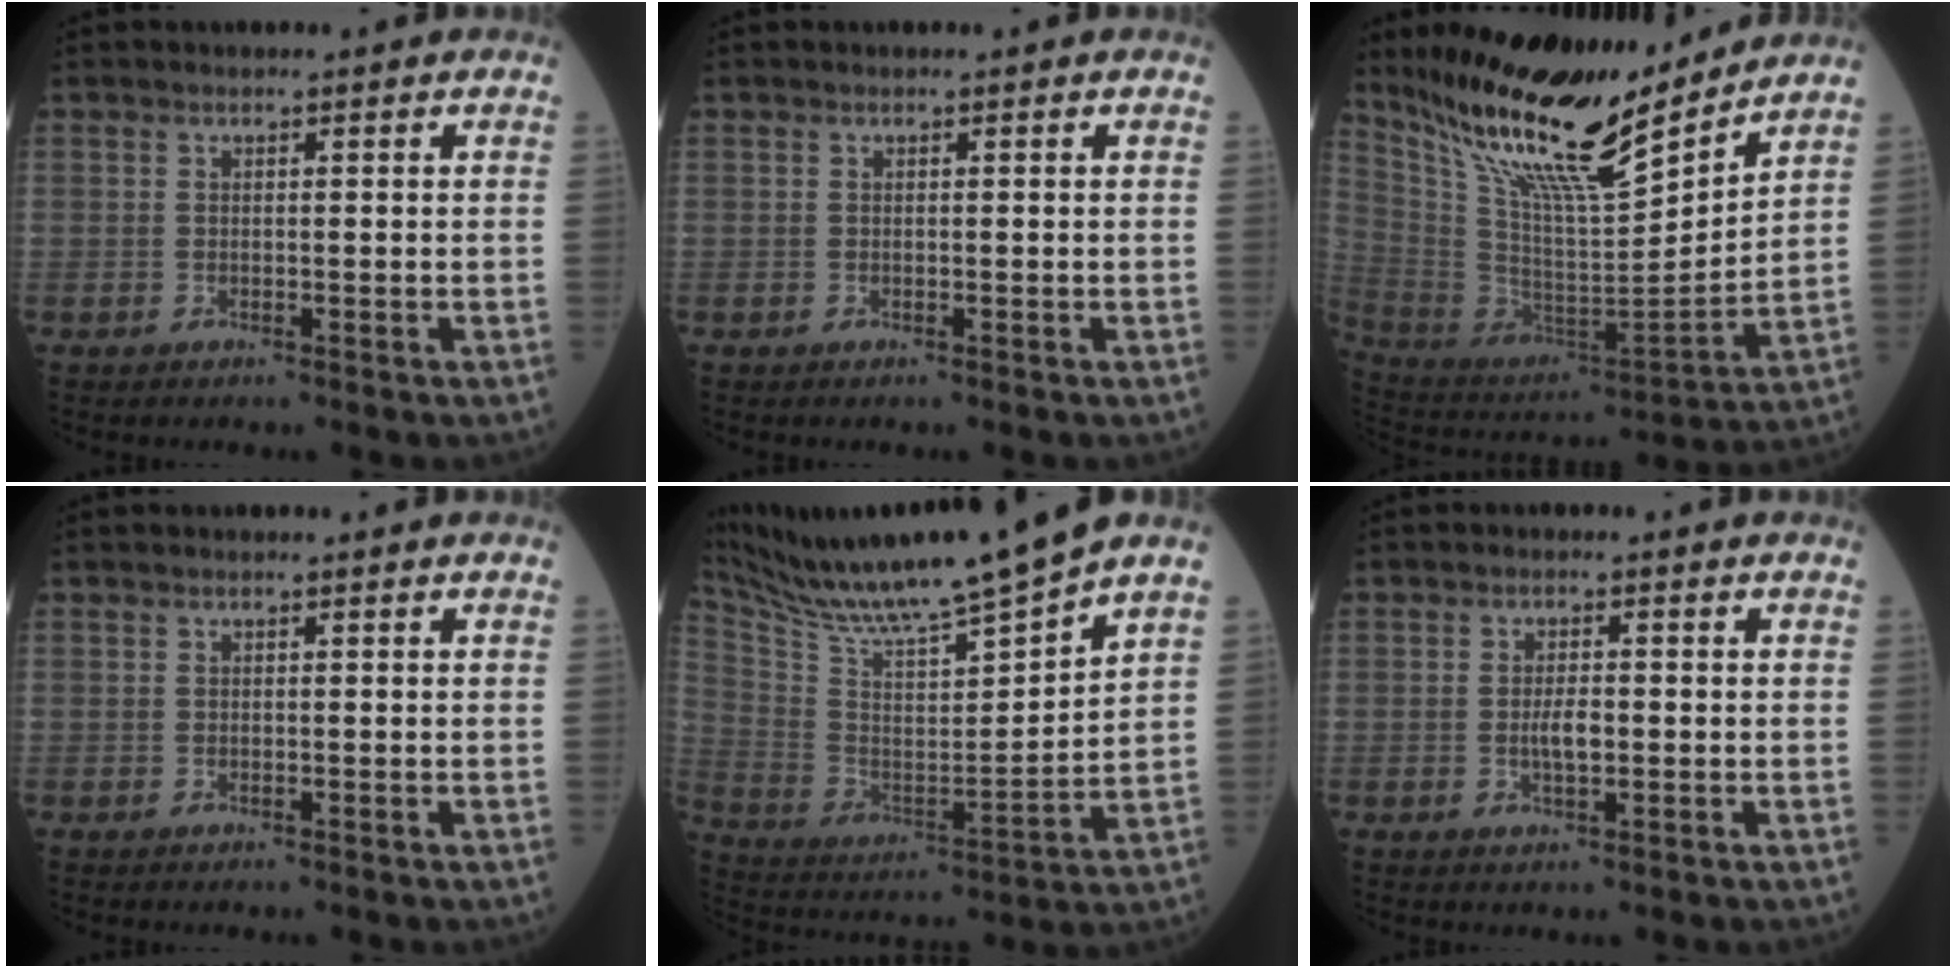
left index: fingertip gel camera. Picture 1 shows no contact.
{"total": 0.0}
{"total": 20.3, "force": [16.2, 2.5, 11.9], "torque": [-0.211, -0.016, 0.301]}
{"total": 0.0}
{"total": 18.5, "force": [16.2, -1.1, 8.9], "torque": [-0.168, -0.016, 0.284]}
{"total": 2.9, "force": [-0.4, 0.9, 2.8], "torque": [-0.057, 0.000, -0.005]}